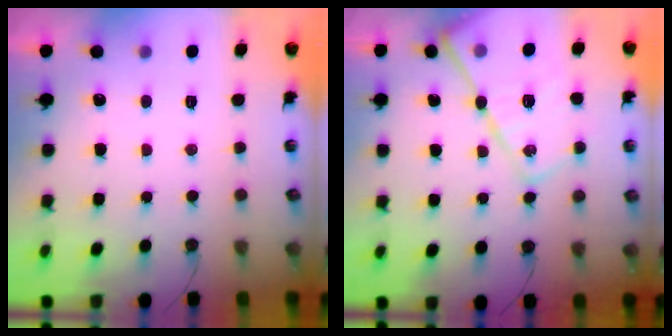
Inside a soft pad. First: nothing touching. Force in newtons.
{"total": 18.3, "press": 18.3, "slide": 1.4}